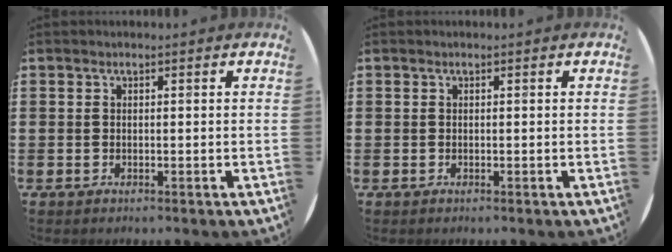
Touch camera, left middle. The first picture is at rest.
{"total": 0.0}